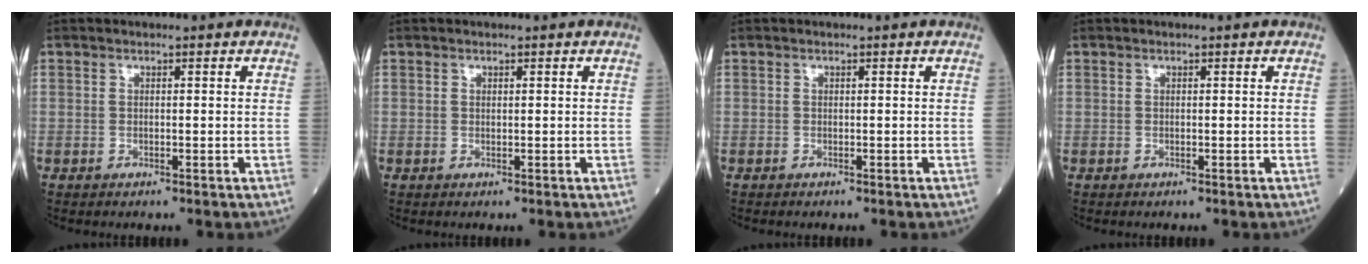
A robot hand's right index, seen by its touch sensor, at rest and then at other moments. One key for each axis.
{"total": 0.0}
{"total": 0.0}
{"total": 0.0}